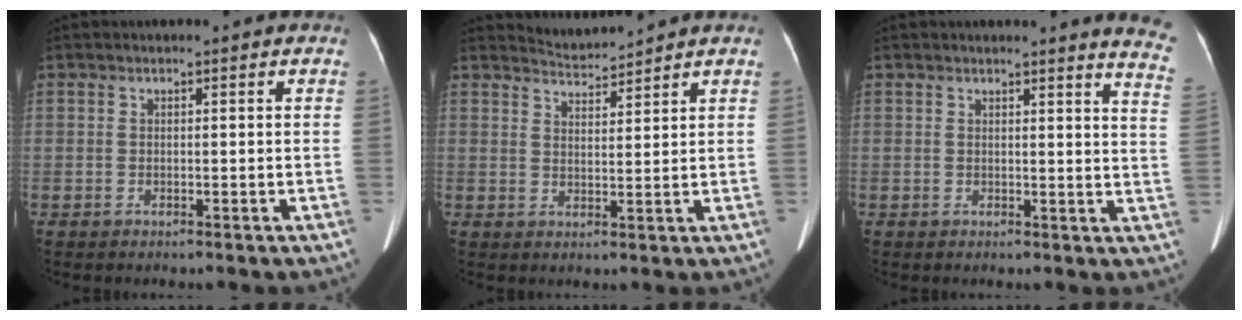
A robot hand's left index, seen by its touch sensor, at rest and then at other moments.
{"total": 3.5, "force": [3.4, -0.6, -0.7], "torque": [0.007, 0.000, 0.069]}
{"total": 8.1, "force": [7.6, -0.5, 2.6], "torque": [-0.018, -0.072, 0.049]}